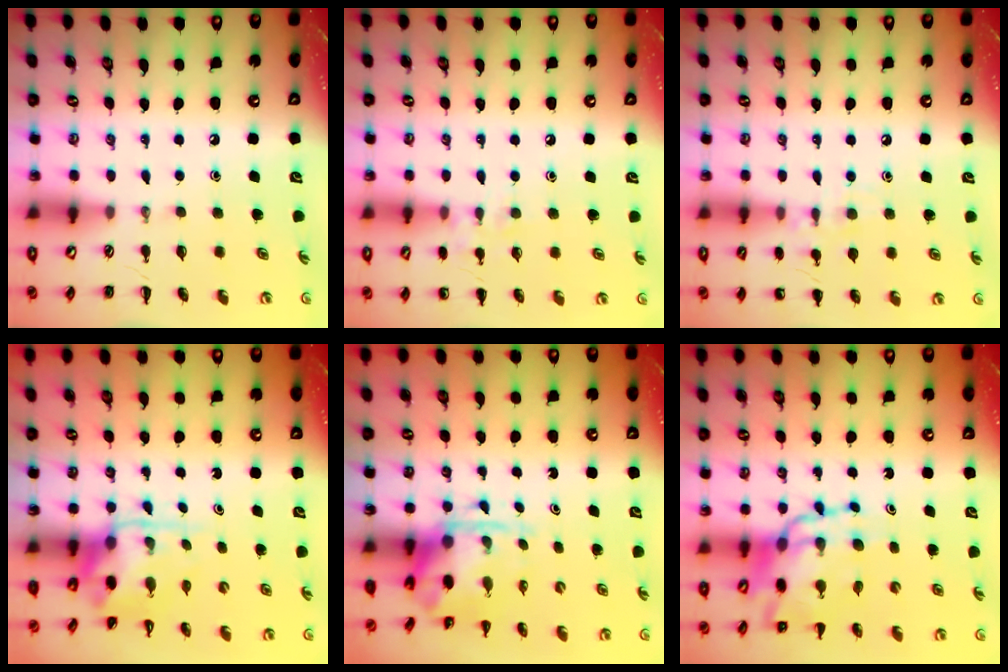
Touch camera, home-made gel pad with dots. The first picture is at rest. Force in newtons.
{"total": 7.0, "press": 6.7, "slide": 2.0}
{"total": 8.7, "press": 8.5, "slide": 1.9}
{"total": 3.9, "press": 3.8, "slide": 0.8}
{"total": 3.6, "press": 3.5, "slide": 0.9}
{"total": 12.1, "press": 11.7, "slide": 3.2}